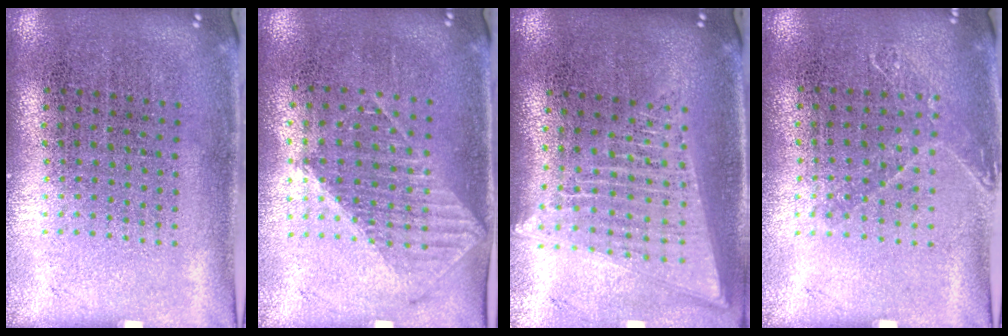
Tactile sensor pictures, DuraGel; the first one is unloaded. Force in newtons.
{"total": 1.1, "press": 1.0, "slide": 0.3}
{"total": 2.0, "press": 1.8, "slide": 1.0}
{"total": 1.0, "press": 0.9, "slide": 0.3}